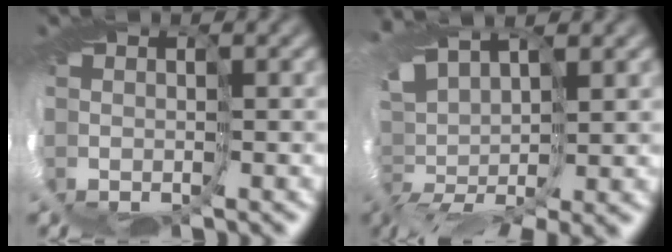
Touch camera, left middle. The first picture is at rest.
{"total": 7.0, "force": [0.3, 2.2, 6.7], "torque": [-0.161, -0.002, 0.000]}